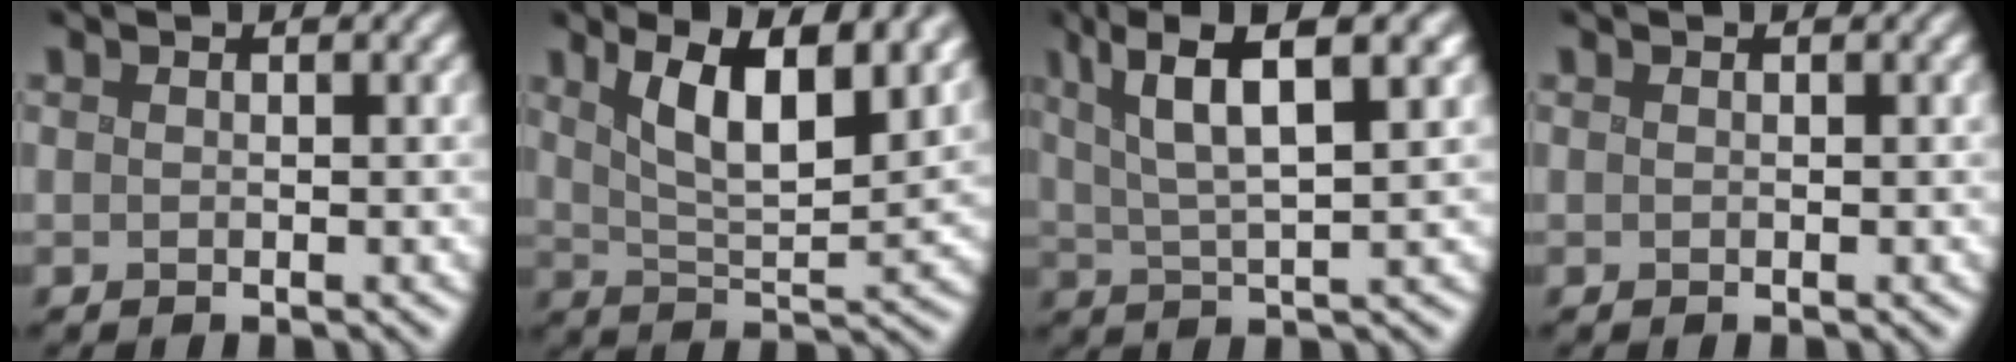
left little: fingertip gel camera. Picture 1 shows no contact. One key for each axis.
{"total": 7.9, "fx": 3.7, "fy": 2.6, "fz": 6.5, "tx": -0.112, "ty": 0.001, "tz": 0.060}
{"total": 8.1, "fx": 4.0, "fy": 1.8, "fz": 6.8, "tx": -0.118, "ty": 0.014, "tz": 0.071}
{"total": 0.0}